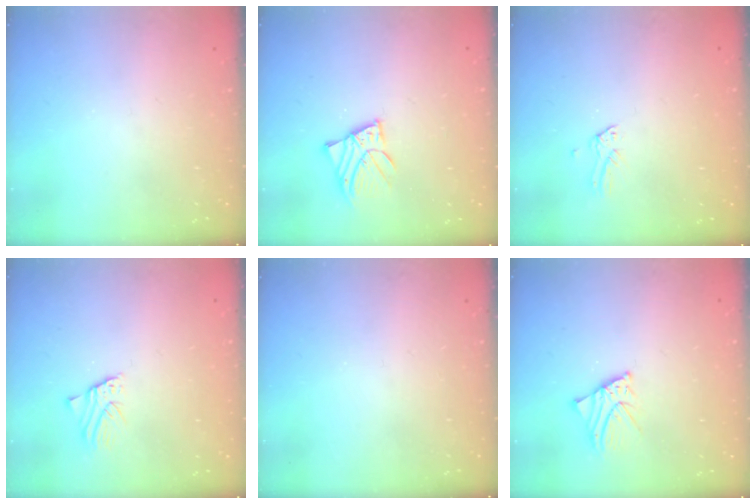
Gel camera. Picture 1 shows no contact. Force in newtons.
{"total": 5.2, "press": 5.2, "slide": 0.6}
{"total": 0.0}
{"total": 1.4, "press": 1.4, "slide": 0.0}
{"total": 0.0}
{"total": 2.3, "press": 2.3, "slide": 0.3}